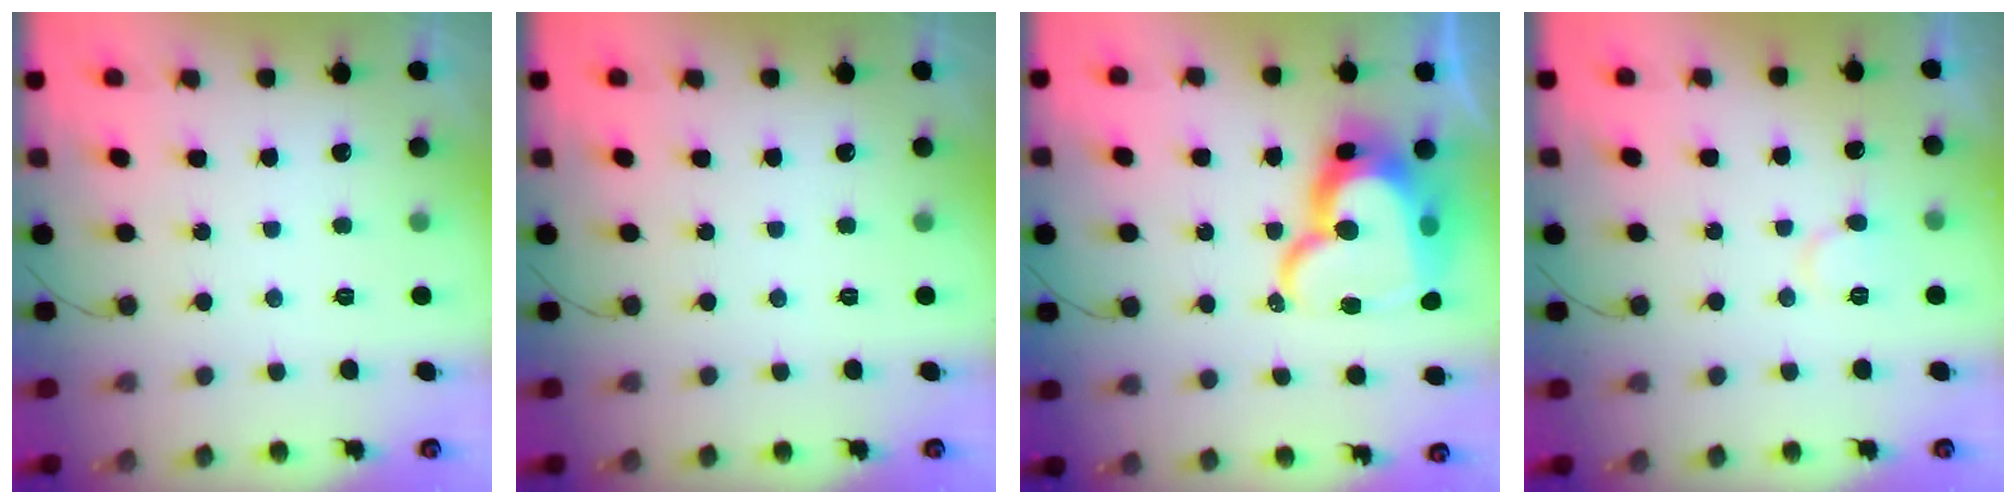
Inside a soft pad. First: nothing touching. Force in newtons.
{"total": 0.0}
{"total": 20.7, "press": 20.6, "slide": 2.1}
{"total": 6.4, "press": 6.4, "slide": 0.4}